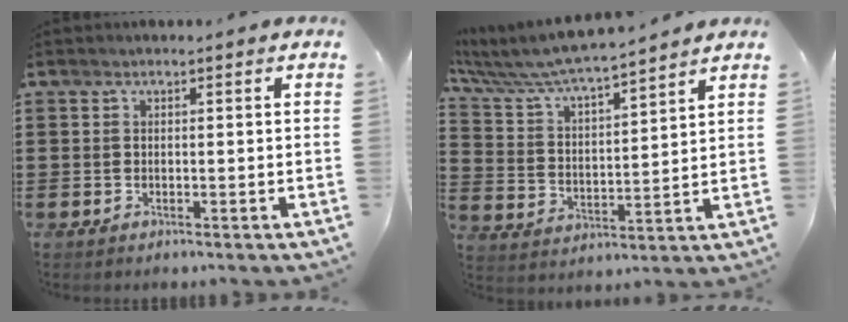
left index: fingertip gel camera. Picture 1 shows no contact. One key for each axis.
{"total": 6.6, "fx": 6.3, "fy": 0.1, "fz": 2.1, "tx": -0.069, "ty": -0.043, "tz": 0.105}